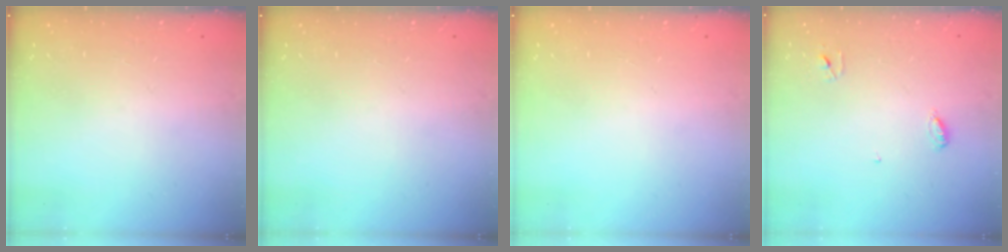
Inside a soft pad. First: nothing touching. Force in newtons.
{"total": 0.0}
{"total": 0.0}
{"total": 3.4, "press": 3.4, "slide": 0.3}